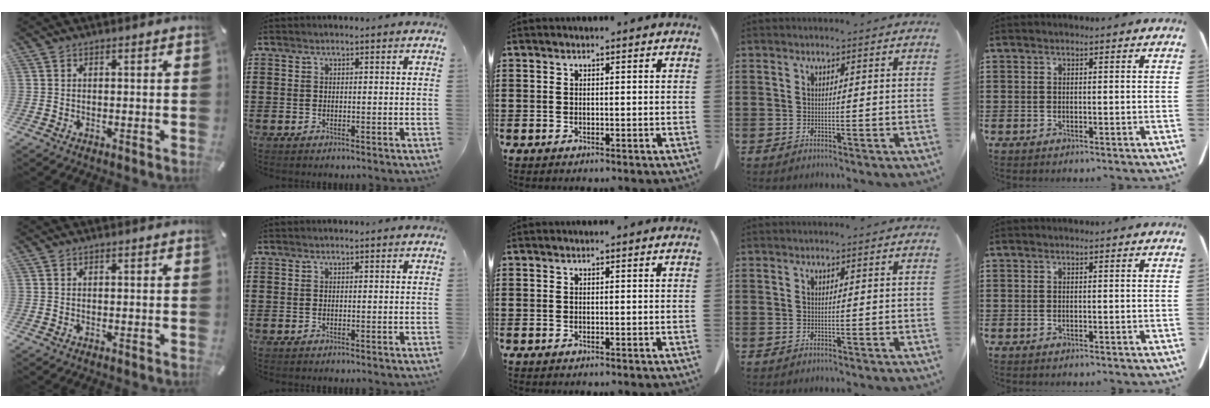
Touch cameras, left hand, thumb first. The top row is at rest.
{}